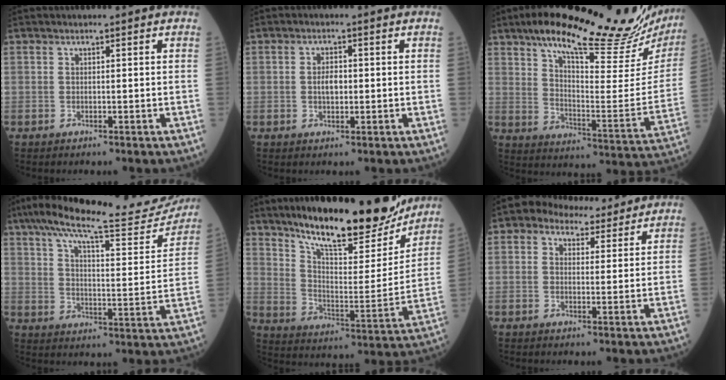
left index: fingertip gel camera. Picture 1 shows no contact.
{"total": 2.5, "force": [-0.1, 1.3, 2.1], "torque": [-0.040, 0.004, -0.002]}
{"total": 28.8, "force": [23.8, 4.4, 15.6], "torque": [-0.237, -0.039, 0.313]}
{"total": 23.3, "force": [20.9, 2.8, 10.0], "torque": [-0.165, -0.024, 0.280]}
{"total": 22.2, "force": [18.5, 4.1, 11.6], "torque": [-0.182, -0.023, 0.278]}
{"total": 6.8, "force": [5.5, 3.3, 2.1], "torque": [-0.033, 0.025, 0.078]}